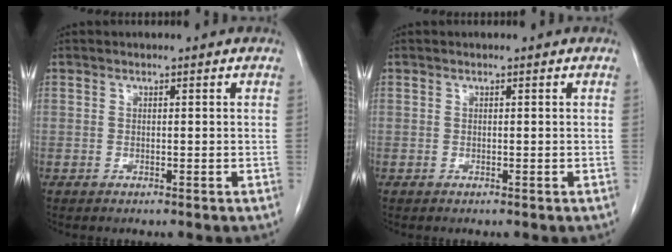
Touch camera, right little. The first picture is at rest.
{"total": 0.0}